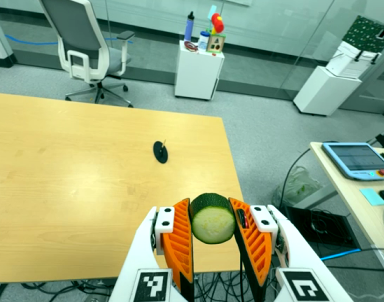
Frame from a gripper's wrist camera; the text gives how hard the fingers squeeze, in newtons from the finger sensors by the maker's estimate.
{"total": 13.3, "left": 14.3, "right": 12.3}